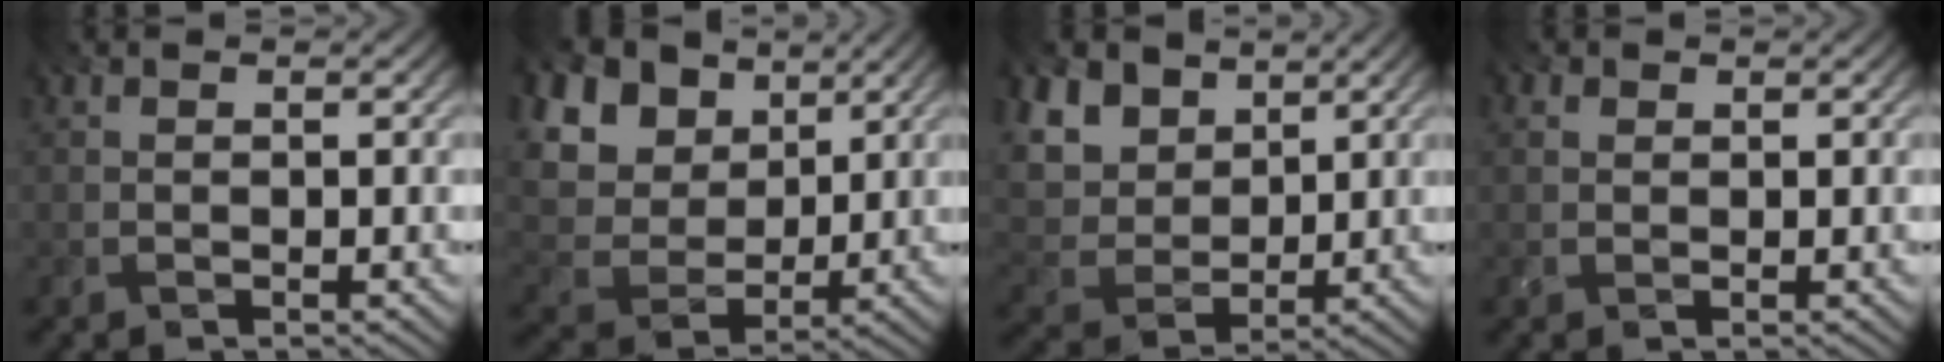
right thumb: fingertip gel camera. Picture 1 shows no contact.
{"total": 12.7, "force": [5.0, 10.0, 6.1], "torque": [-0.210, 0.044, 0.104]}
{"total": 9.4, "force": [4.3, 7.1, 4.6], "torque": [-0.170, 0.029, 0.082]}
{"total": 1.3, "force": [0.5, 1.1, 0.5], "torque": [-0.012, -0.002, 0.015]}